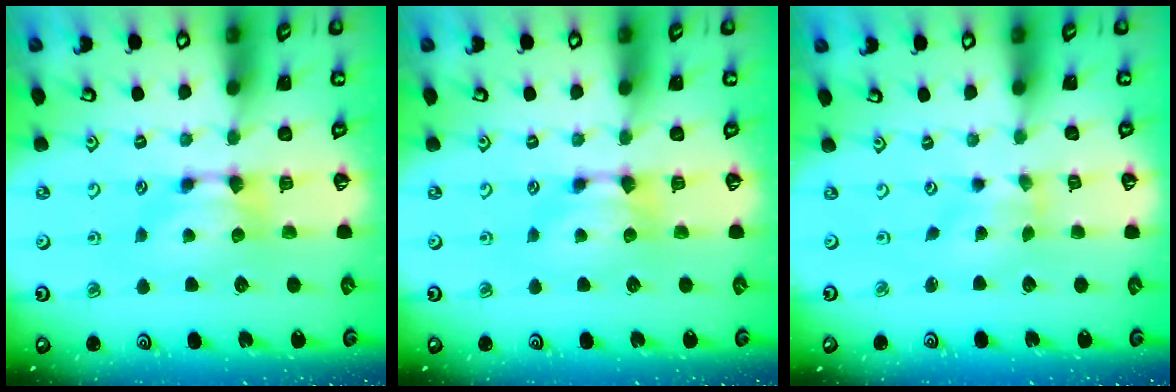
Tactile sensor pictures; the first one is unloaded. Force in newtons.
{"total": 0.0}
{"total": 1.7, "press": 1.3, "slide": 1.1}